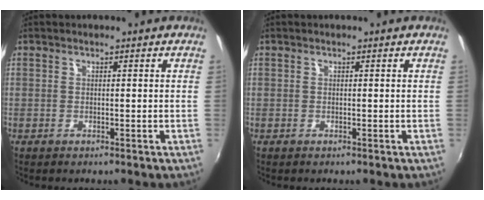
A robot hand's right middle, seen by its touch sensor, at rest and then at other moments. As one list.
[{"total": 0.0}]